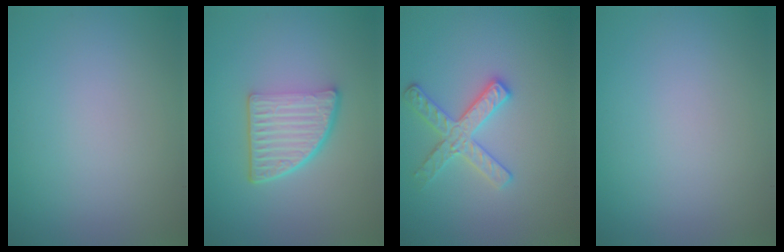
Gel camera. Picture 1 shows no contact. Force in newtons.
{"total": 5.5, "press": 3.9, "slide": 3.9}
{"total": 2.9, "press": 2.8, "slide": 0.6}
{"total": 0.0}